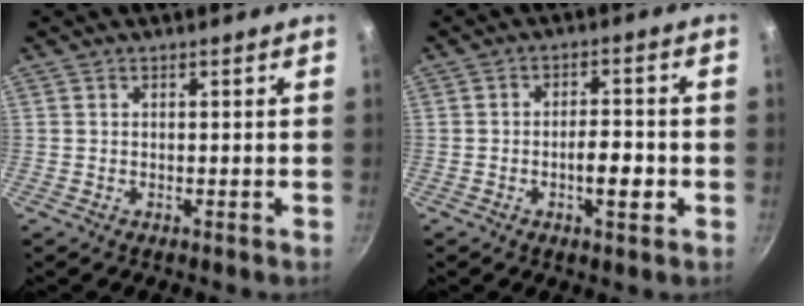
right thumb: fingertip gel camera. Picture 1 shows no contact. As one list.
[{"total": 5.8, "force": [-1.8, 2.3, 5.0], "torque": [-0.060, 0.016, -0.029]}]